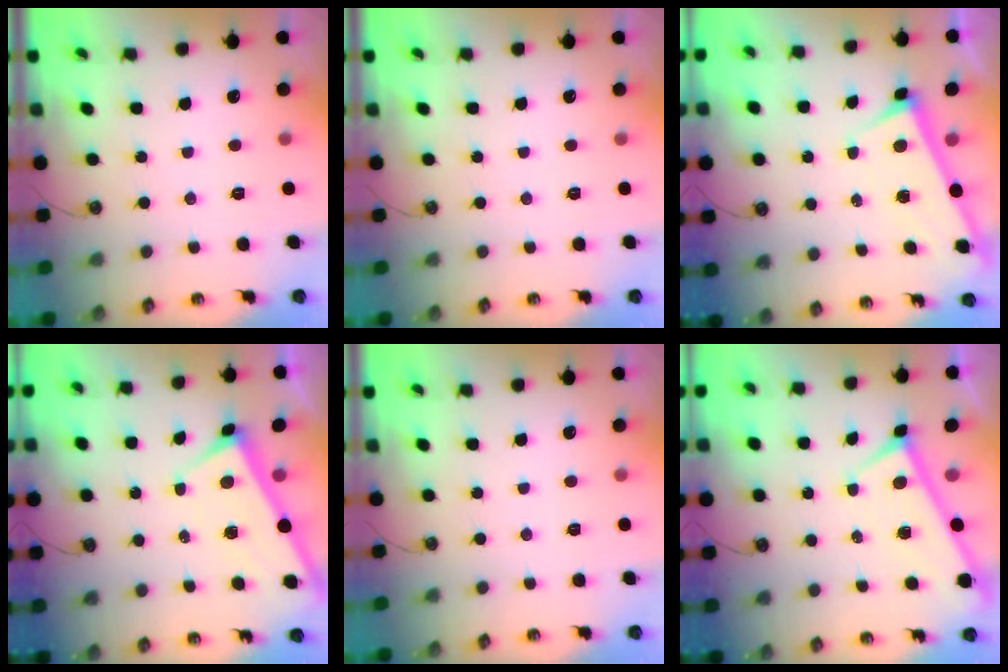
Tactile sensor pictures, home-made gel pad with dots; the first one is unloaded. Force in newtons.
{"total": 0.0}
{"total": 3.0, "press": 3.0, "slide": 0.2}
{"total": 3.2, "press": 3.2, "slide": 0.1}
{"total": 0.0}
{"total": 0.0}